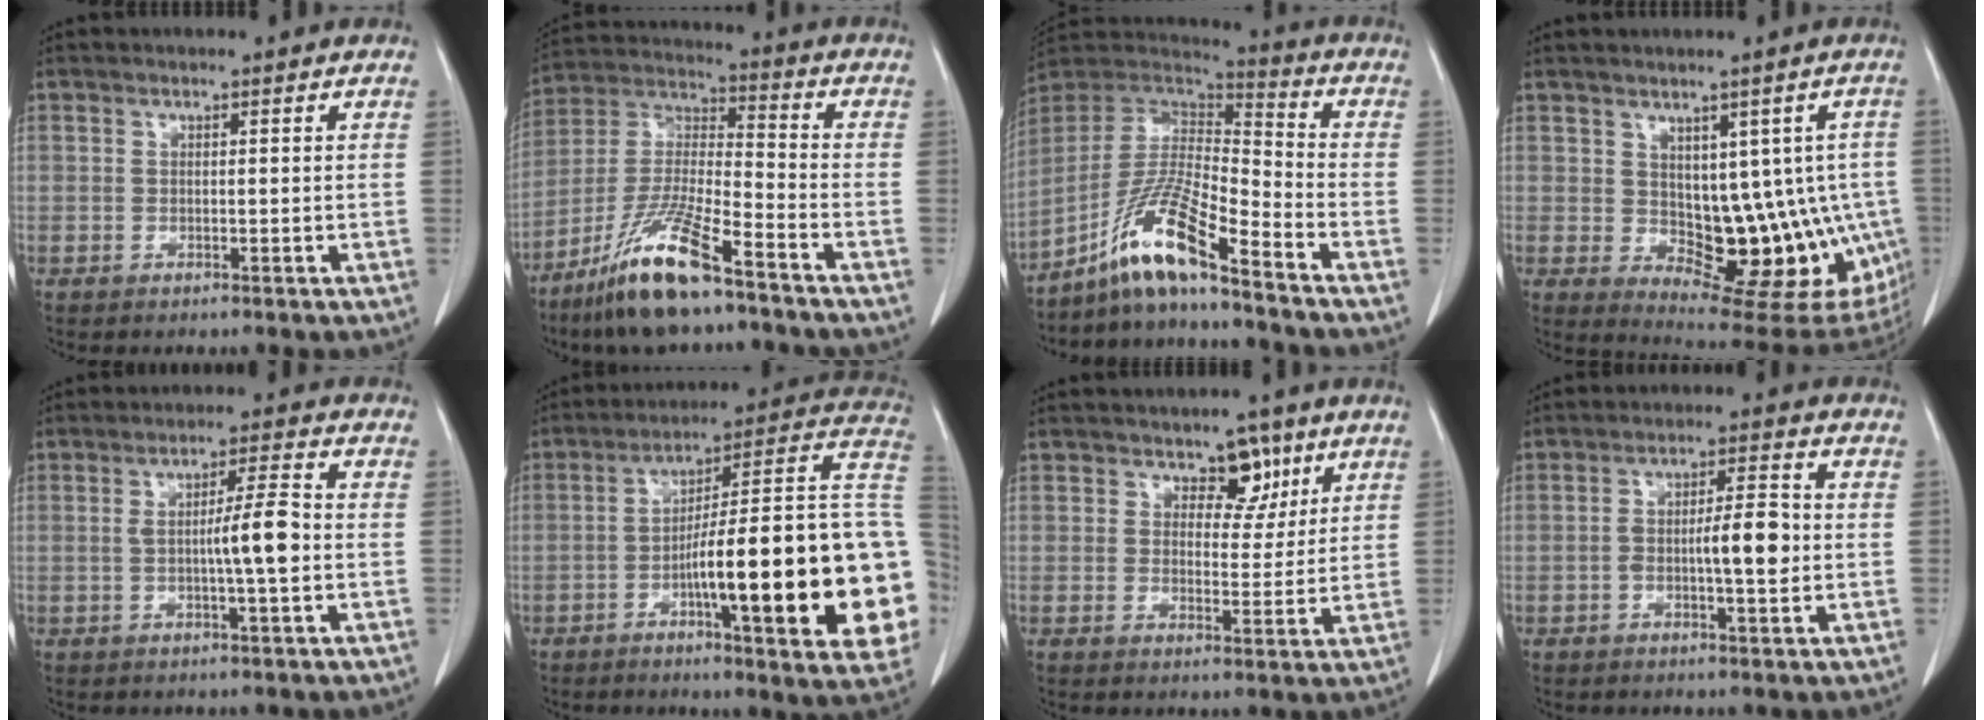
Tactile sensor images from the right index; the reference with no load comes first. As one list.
[{"total": 14.7, "force": [-10.0, 1.7, 10.8], "torque": [-0.228, -0.022, -0.187]}, {"total": 12.8, "force": [-9.2, 0.3, 8.8], "torque": [-0.175, 0.005, -0.173]}, {"total": 15.1, "force": [-1.4, 8.1, 12.6], "torque": [-0.124, 0.006, 0.004]}, {"total": 6.1, "force": [-0.7, 0.0, 6.0], "torque": [-0.096, 0.004, -0.012]}, {"total": 28.2, "force": [-4.8, 3.1, 27.6], "torque": [-0.283, 0.016, -0.073]}, {"total": 4.9, "force": [3.0, 3.0, 2.7], "torque": [-0.025, 0.000, 0.043]}, {"total": 6.6, "force": [-0.8, 1.4, 6.4], "torque": [-0.107, 0.010, -0.014]}]